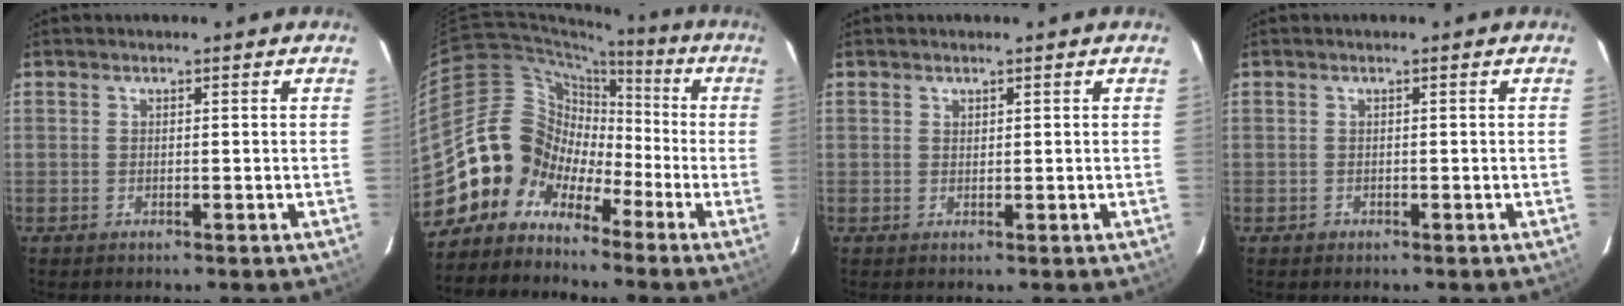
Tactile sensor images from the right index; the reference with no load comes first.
{"total": 10.1, "force": [-5.6, 8.3, 1.3], "torque": [-0.033, 0.050, -0.130]}
{"total": 0.6, "force": [0.5, 0.3, 0.0], "torque": [0.000, 0.001, 0.010]}
{"total": 0.7, "force": [-0.4, 0.5, 0.0], "torque": [0.002, 0.002, -0.004]}